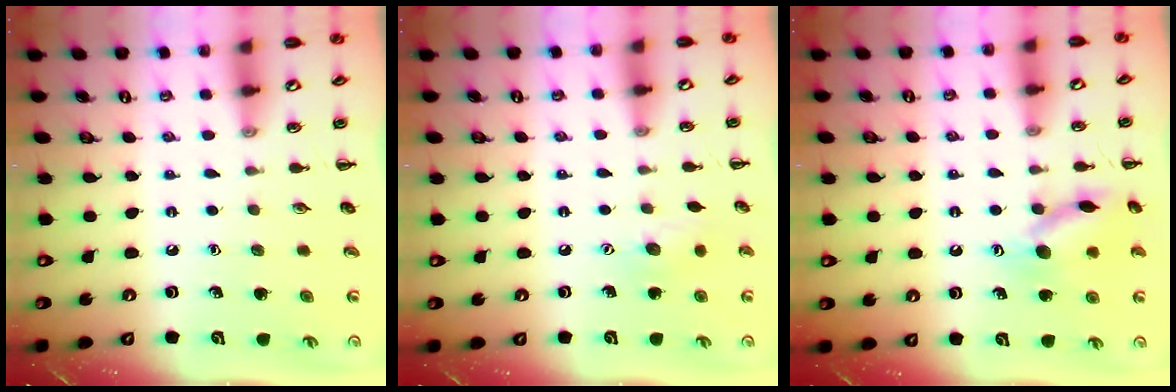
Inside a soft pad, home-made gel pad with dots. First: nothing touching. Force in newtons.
{"total": 6.7, "press": 6.6, "slide": 1.0}
{"total": 12.5, "press": 12.5, "slide": 1.0}